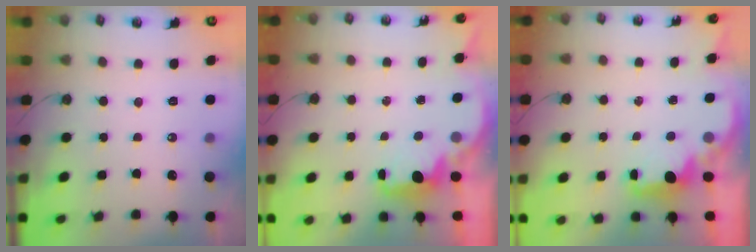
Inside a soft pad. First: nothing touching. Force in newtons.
{"total": 2.6, "press": 2.5, "slide": 0.8}
{"total": 2.3, "press": 2.2, "slide": 0.8}